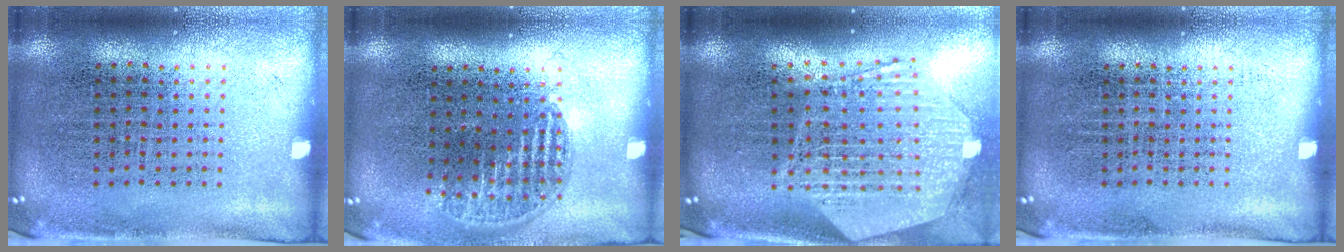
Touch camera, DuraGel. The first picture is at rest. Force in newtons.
{"total": 1.2, "press": 1.0, "slide": 0.5}
{"total": 2.9, "press": 2.4, "slide": 1.7}
{"total": 0.0}